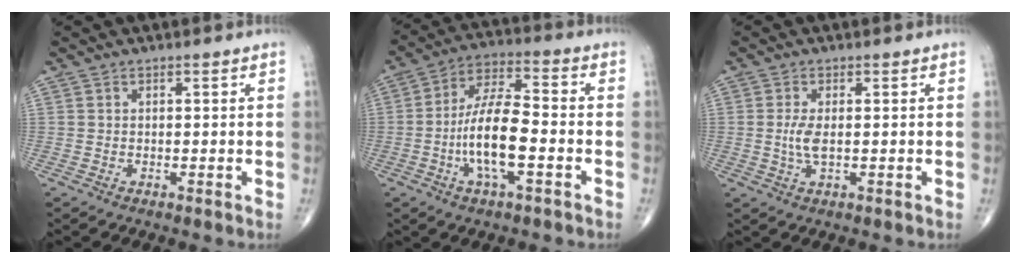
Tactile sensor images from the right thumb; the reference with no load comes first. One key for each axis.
{"total": 12.9, "fx": -3.3, "fy": 4.3, "fz": 11.7, "tx": -0.225, "ty": 0.032, "tz": -0.064}
{"total": 3.3, "fx": 0.0, "fy": 1.2, "fz": 3.1, "tx": -0.074, "ty": -0.004, "tz": 0.000}